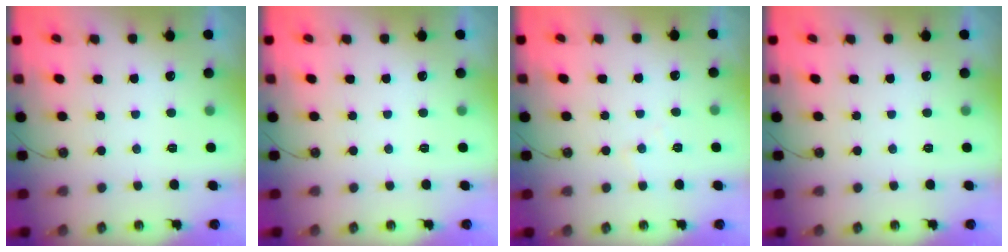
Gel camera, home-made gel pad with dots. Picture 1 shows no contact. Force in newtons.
{"total": 0.0}
{"total": 4.7, "press": 4.6, "slide": 0.9}
{"total": 0.0}